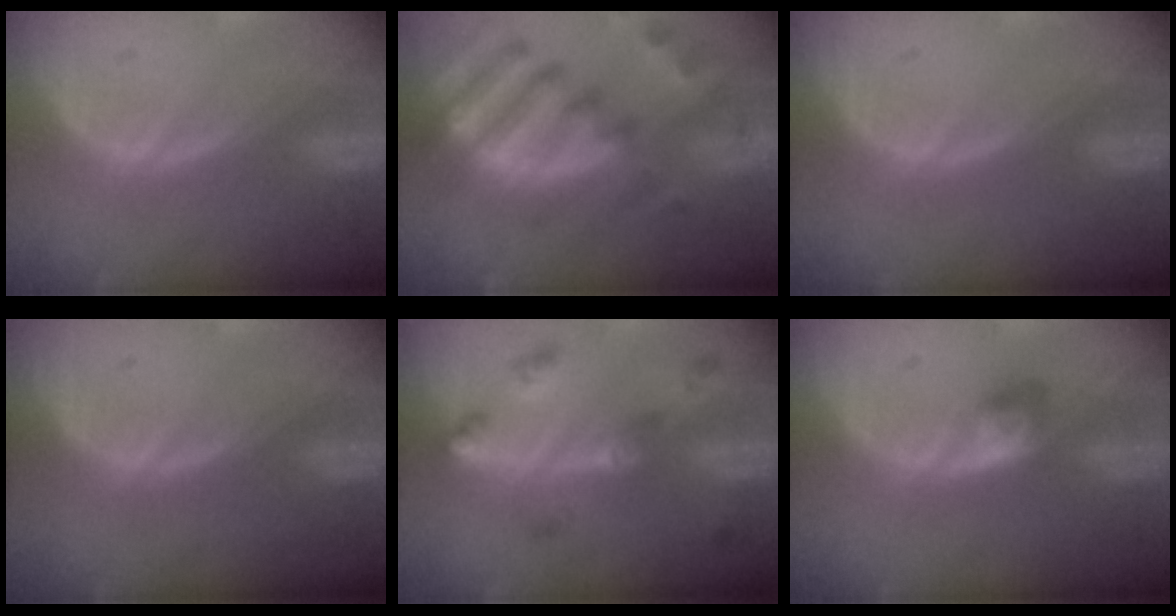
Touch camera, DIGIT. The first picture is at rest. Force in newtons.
{"total": 12.5, "press": 10.8, "slide": 6.3}
{"total": 0.0}
{"total": 0.0}
{"total": 6.0, "press": 5.8, "slide": 1.7}
{"total": 3.0, "press": 2.5, "slide": 1.5}